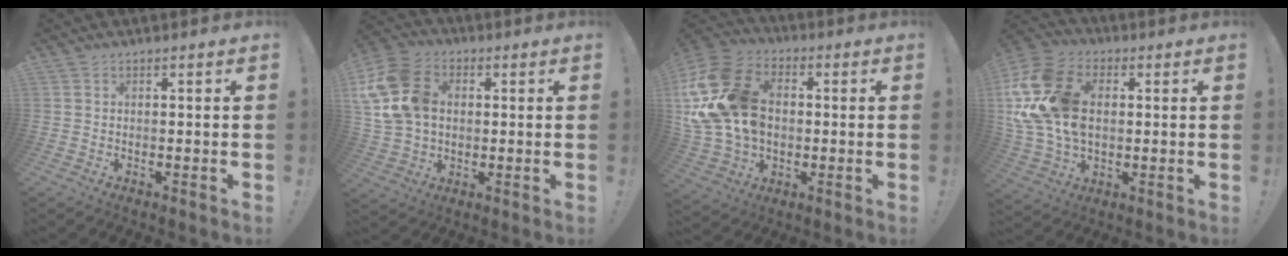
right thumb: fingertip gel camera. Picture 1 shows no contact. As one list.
[{"total": 17.2, "force": [3.3, 13.3, 10.4], "torque": [-0.189, -0.002, 0.068]}, {"total": 23.4, "force": [2.9, 17.5, 15.4], "torque": [-0.266, 0.001, 0.063]}, {"total": 21.6, "force": [3.4, 15.6, 14.5], "torque": [-0.260, -0.001, 0.070]}]